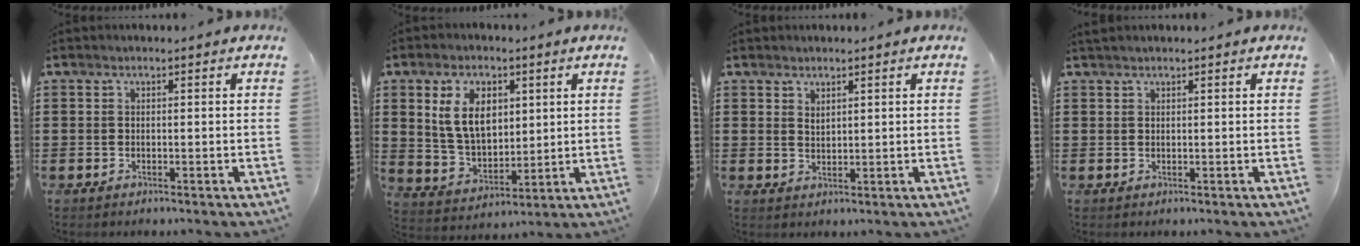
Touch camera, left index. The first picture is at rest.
{"total": 8.8, "force": [3.3, 5.6, 5.9], "torque": [-0.133, 0.013, 0.060]}
{"total": 1.5, "force": [1.4, 0.5, 0.4], "torque": [-0.010, 0.002, 0.026]}
{"total": 0.7, "force": [0.6, -0.1, 0.4], "torque": [-0.008, -0.001, 0.012]}